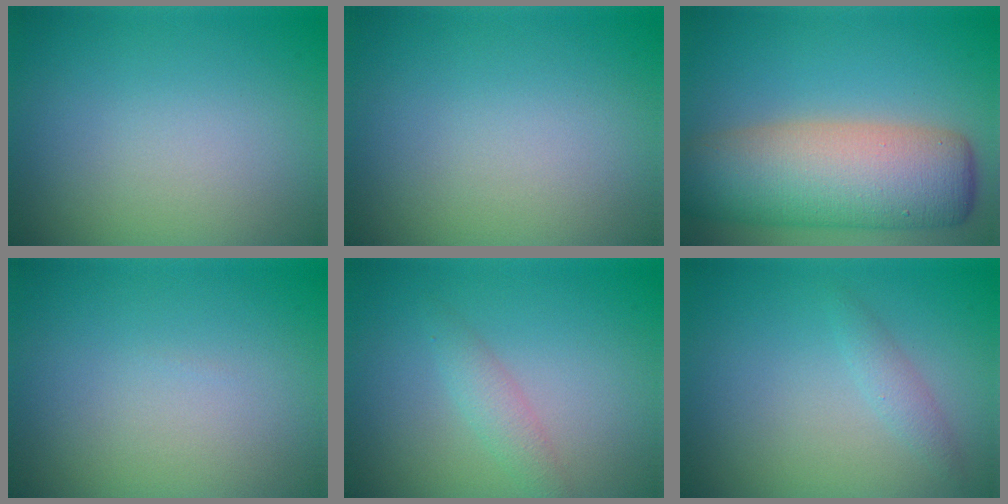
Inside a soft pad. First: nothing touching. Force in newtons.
{"total": 0.0}
{"total": 10.8, "press": 10.8, "slide": 0.4}
{"total": 0.0}
{"total": 1.7, "press": 1.7, "slide": 0.1}
{"total": 1.2, "press": 1.2, "slide": 0.1}